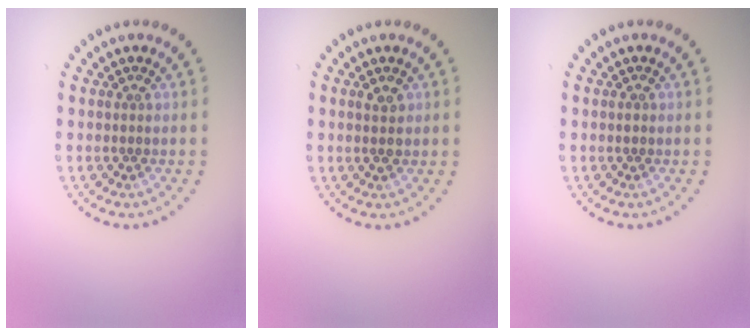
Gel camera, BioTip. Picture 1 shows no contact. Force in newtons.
{"total": 1.5, "press": 1.5, "slide": 0.2}
{"total": 0.6, "press": 0.6, "slide": 0.1}